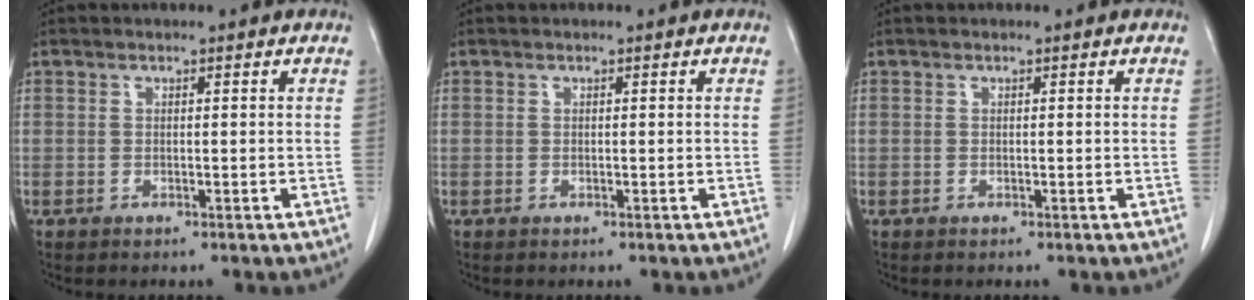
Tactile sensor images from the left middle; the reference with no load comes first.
{"total": 0.0}
{"total": 0.0}